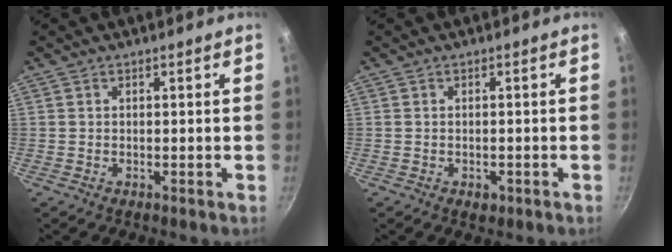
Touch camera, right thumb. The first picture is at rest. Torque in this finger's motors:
{"motor_torque": [0.17, 0.04, 0.31, -0.27, 0.08]}